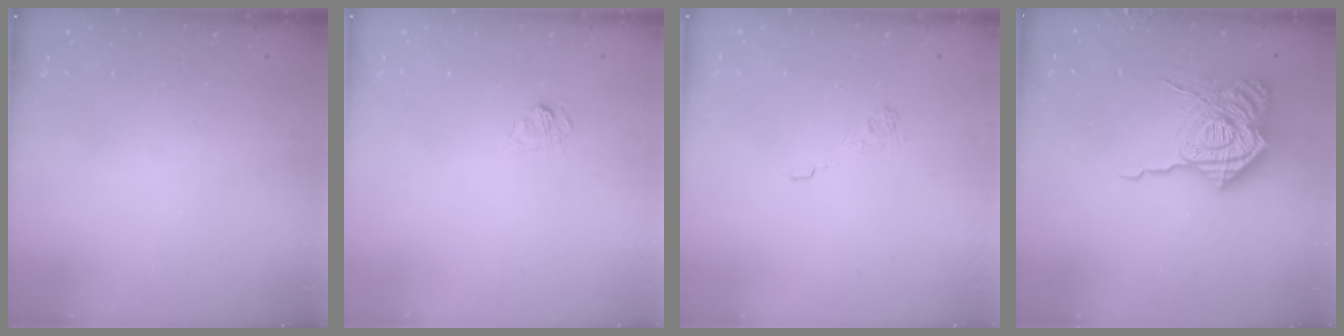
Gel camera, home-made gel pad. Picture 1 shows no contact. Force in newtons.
{"total": 4.0, "press": 3.7, "slide": 1.5}
{"total": 2.3, "press": 1.8, "slide": 1.3}
{"total": 23.6, "press": 23.4, "slide": 2.7}